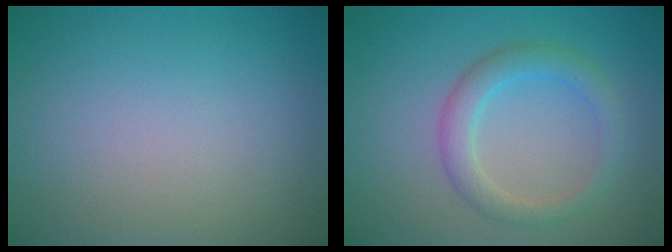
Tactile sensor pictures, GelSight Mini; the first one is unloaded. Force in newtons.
{"total": 2.9, "press": 2.9, "slide": 0.2}